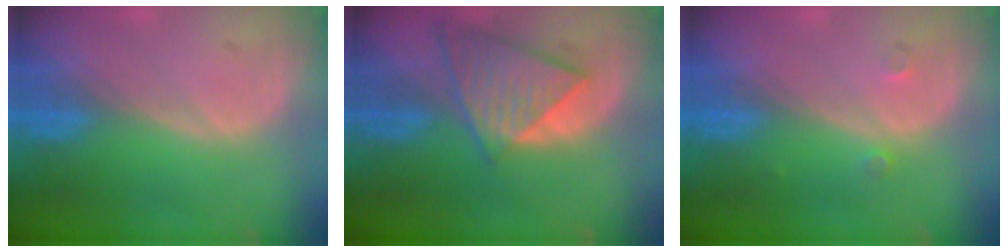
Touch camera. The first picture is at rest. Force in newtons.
{"total": 8.3, "press": 7.3, "slide": 3.9}
{"total": 1.2, "press": 1.0, "slide": 0.7}